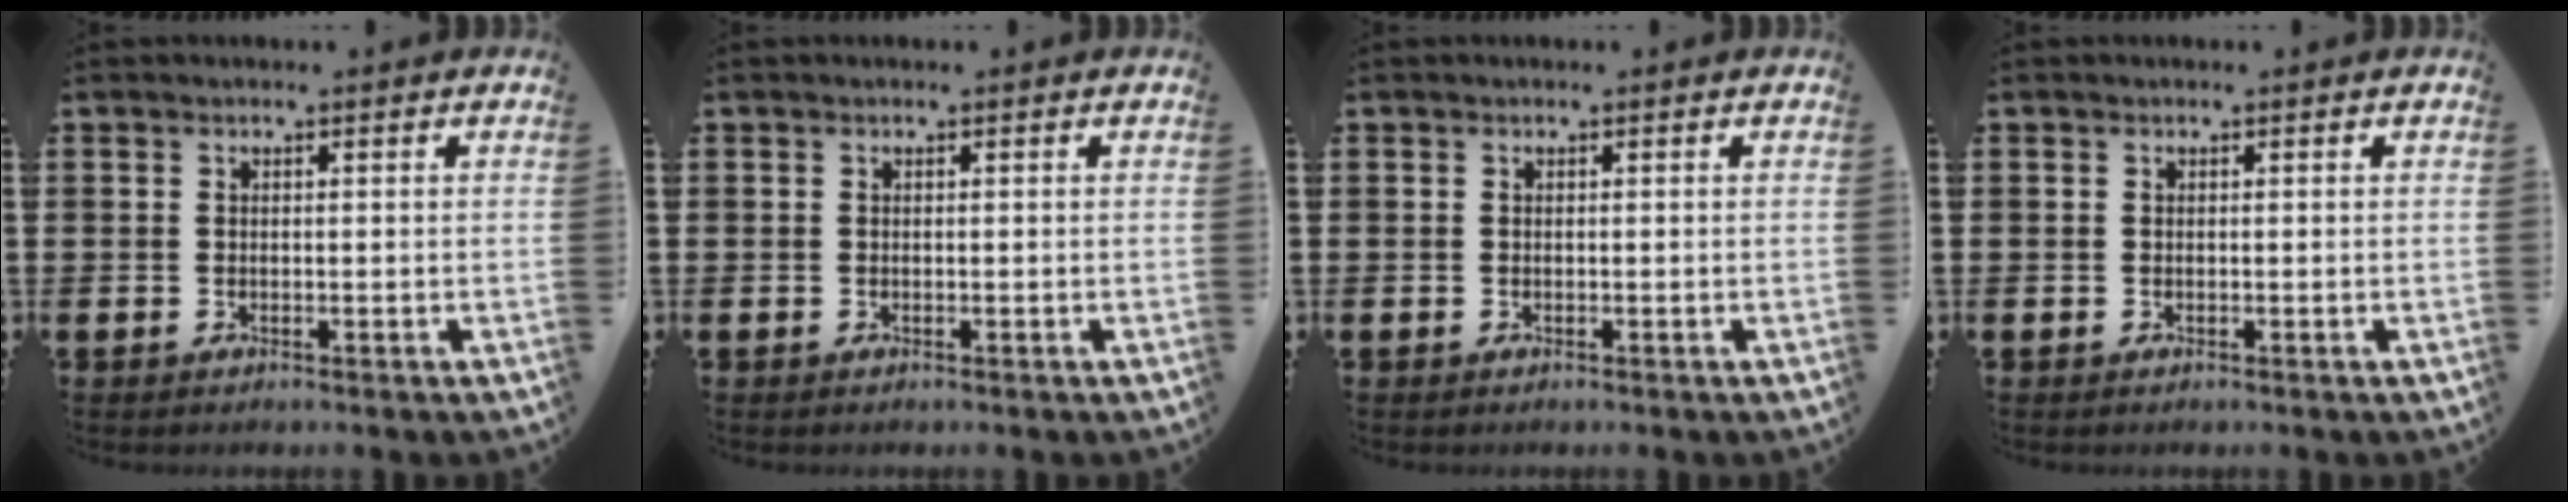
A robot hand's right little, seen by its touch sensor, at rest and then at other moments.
{"total": 0.0}
{"total": 0.0}
{"total": 0.0}